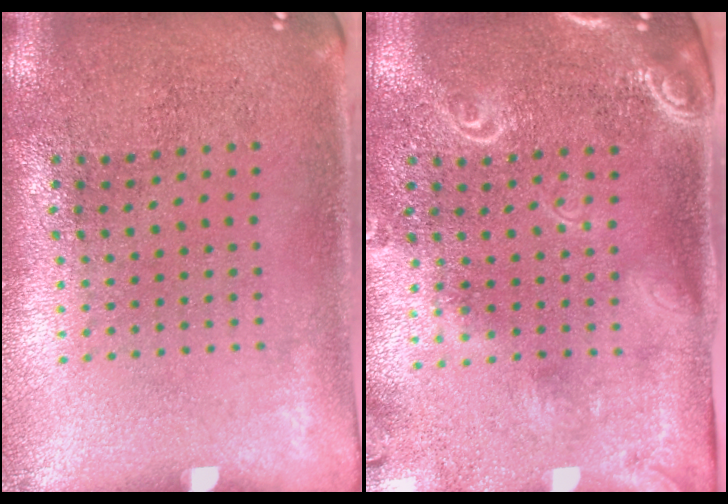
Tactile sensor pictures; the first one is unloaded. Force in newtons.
{"total": 2.3, "press": 1.9, "slide": 1.2}